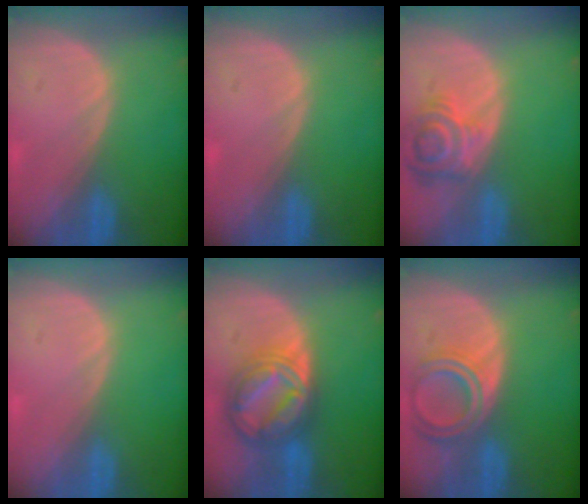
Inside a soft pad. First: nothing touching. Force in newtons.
{"total": 0.0}
{"total": 7.2, "press": 6.6, "slide": 2.8}
{"total": 0.0}
{"total": 9.1, "press": 9.1, "slide": 0.6}
{"total": 6.7, "press": 6.1, "slide": 2.8}